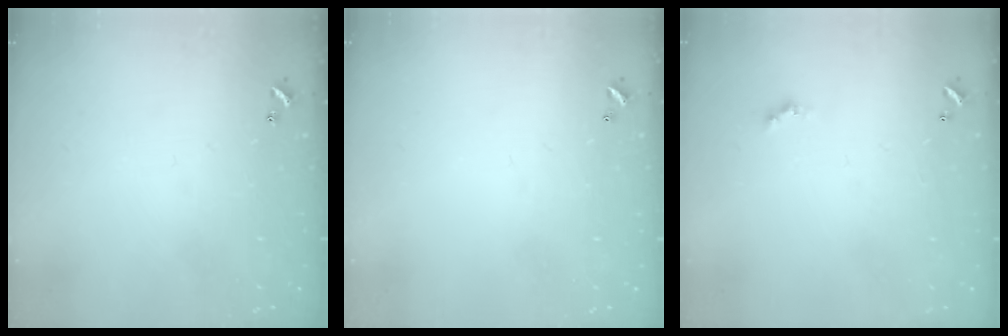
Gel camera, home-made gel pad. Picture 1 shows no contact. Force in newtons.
{"total": 2.8, "press": 2.8, "slide": 0.1}
{"total": 0.0}